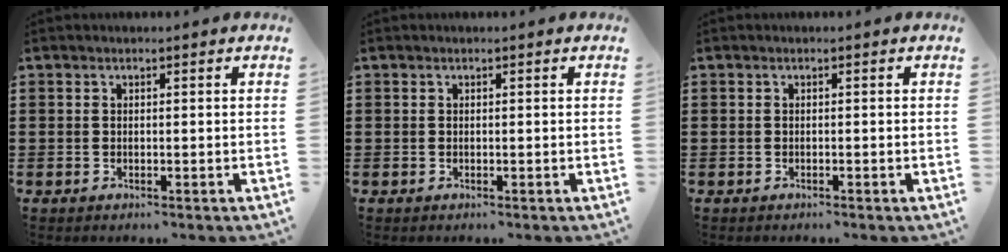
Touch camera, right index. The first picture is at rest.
{"total": 0.0}
{"total": 0.0}